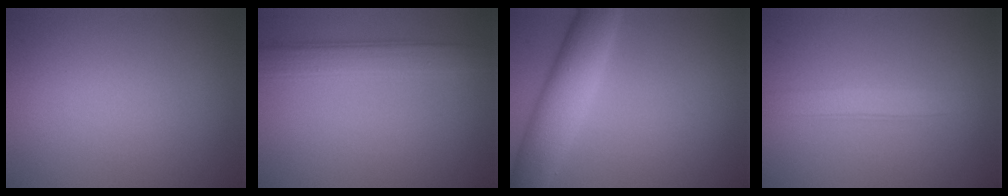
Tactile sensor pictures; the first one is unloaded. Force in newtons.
{"total": 3.8, "press": 3.8, "slide": 0.1}
{"total": 5.5, "press": 5.5, "slide": 0.2}
{"total": 2.1, "press": 2.1, "slide": 0.1}